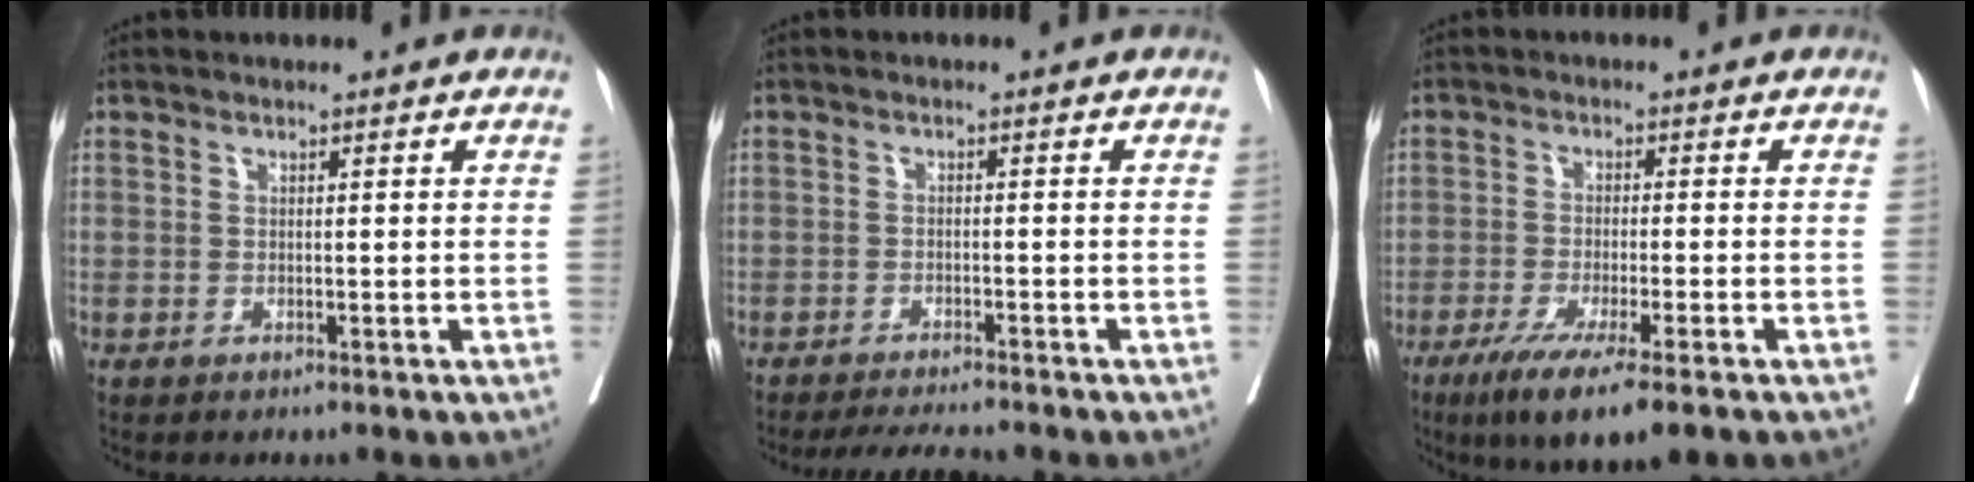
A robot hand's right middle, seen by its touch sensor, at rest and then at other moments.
{"total": 5.6, "force": [-5.2, 0.1, 2.0], "torque": [-0.028, -0.014, -0.083]}
{"total": 9.6, "force": [-6.2, 0.5, 7.4], "torque": [-0.119, -0.024, -0.095]}